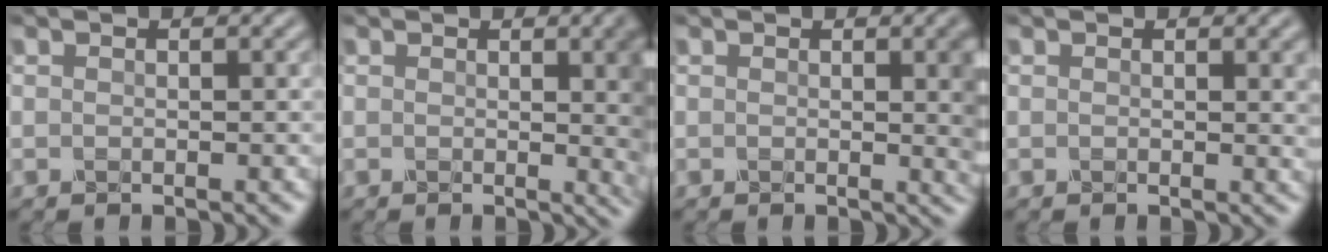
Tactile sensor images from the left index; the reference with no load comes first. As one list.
[{"total": 5.8, "force": [0.7, 1.9, 5.5], "torque": [-0.038, -0.001, 0.011]}, {"total": 3.7, "force": [0.4, 1.0, 3.6], "torque": [-0.030, 0.003, 0.003]}, {"total": 1.5, "force": [0.4, 0.3, 1.4], "torque": [-0.012, 0.001, 0.005]}]